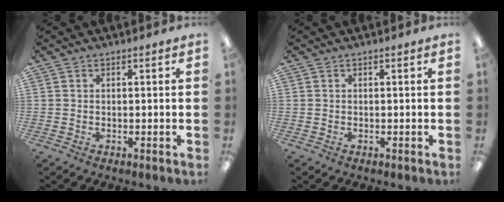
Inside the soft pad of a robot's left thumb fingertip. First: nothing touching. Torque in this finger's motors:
{"motor_torque": [0.00, 0.00, 0.24, -0.03, 0.00]}